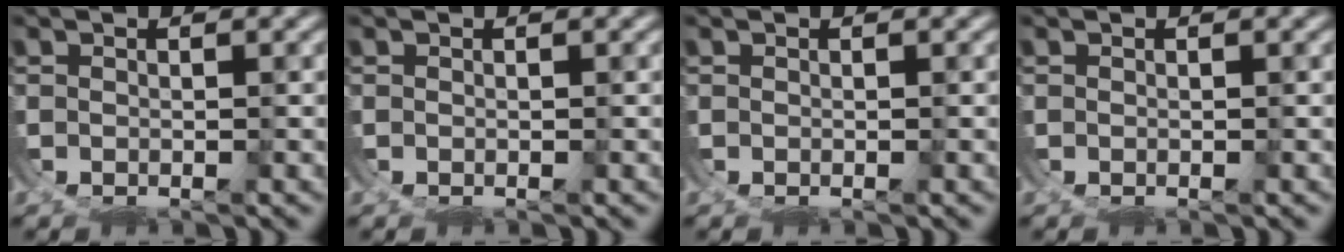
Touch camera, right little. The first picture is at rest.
{"total": 0.0}
{"total": 0.0}
{"total": 0.0}